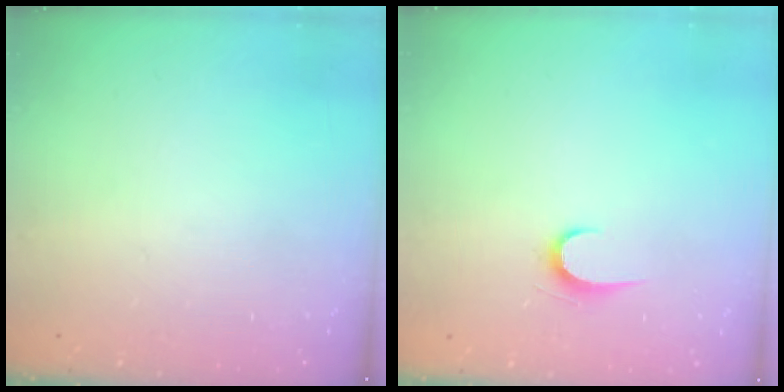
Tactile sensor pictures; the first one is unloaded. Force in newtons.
{"total": 6.0, "press": 6.0, "slide": 0.7}